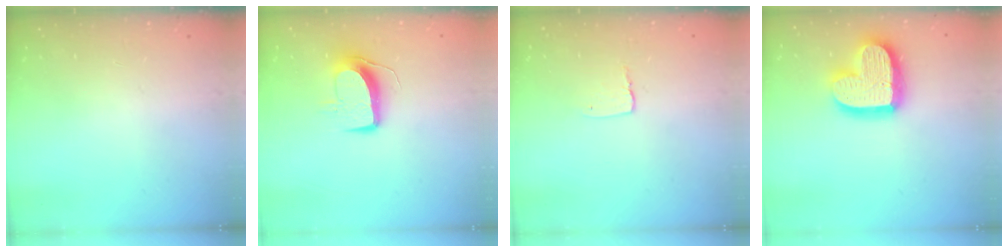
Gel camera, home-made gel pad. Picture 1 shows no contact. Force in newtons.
{"total": 9.8, "press": 9.8, "slide": 0.4}
{"total": 3.8, "press": 3.8, "slide": 0.4}
{"total": 17.8, "press": 17.8, "slide": 1.3}